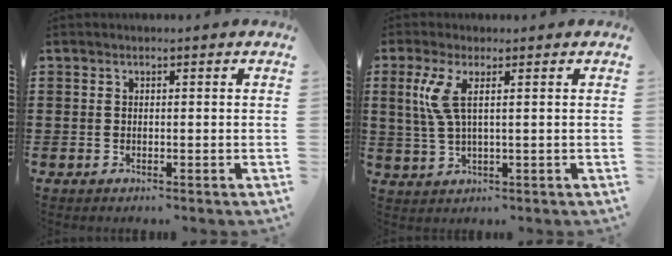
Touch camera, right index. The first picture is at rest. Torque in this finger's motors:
{"motor_torque": [0.51, -0.16, 0.21, 0.09]}